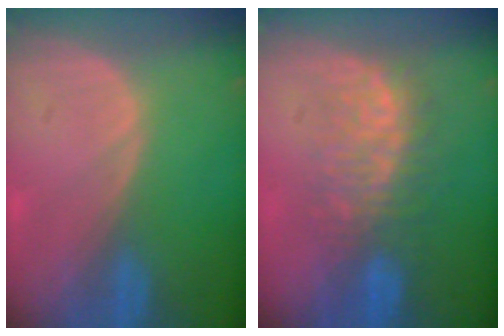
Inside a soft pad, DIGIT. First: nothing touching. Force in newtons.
{"total": 7.7, "press": 7.6, "slide": 1.3}